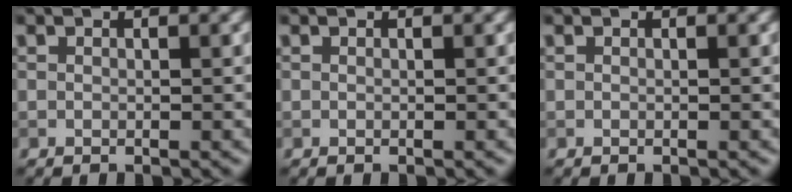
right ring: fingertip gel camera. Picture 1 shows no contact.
{"total": 0.0}
{"total": 0.0}